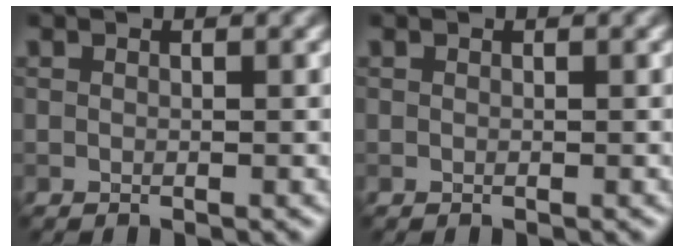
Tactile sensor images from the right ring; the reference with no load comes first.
{"total": 0.0}